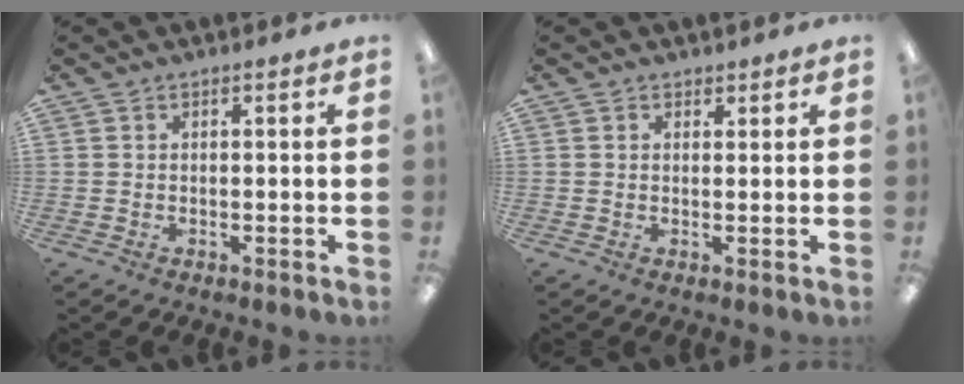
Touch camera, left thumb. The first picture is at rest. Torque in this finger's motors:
{"motor_torque": [0.05, -0.01, 0.03, 0.59, -0.03]}